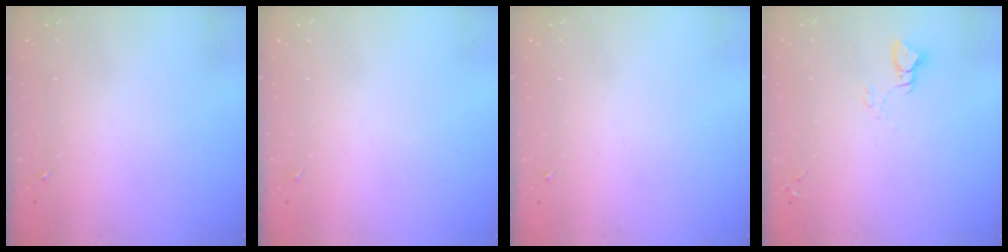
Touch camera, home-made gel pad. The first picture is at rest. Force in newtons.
{"total": 0.0}
{"total": 0.0}
{"total": 2.8, "press": 2.8, "slide": 0.2}